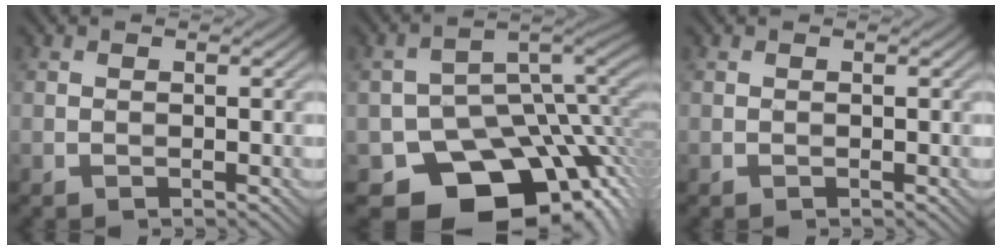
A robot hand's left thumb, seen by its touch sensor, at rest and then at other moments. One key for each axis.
{"total": 15.1, "fx": -7.0, "fy": 10.6, "fz": 8.1, "tx": -0.112, "ty": -0.038, "tz": -0.103}
{"total": 0.0}